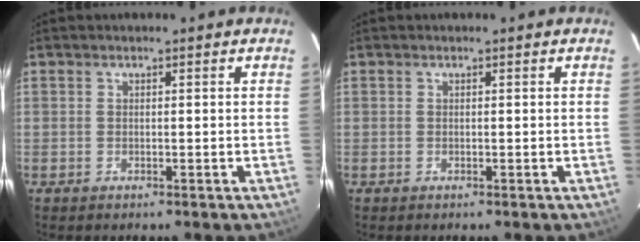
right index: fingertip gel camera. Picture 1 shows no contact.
{"total": 0.0}